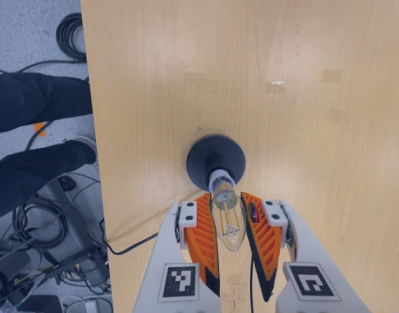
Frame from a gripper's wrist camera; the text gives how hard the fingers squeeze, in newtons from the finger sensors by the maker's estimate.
{"total": 19.9, "left": 21.8, "right": 17.9}